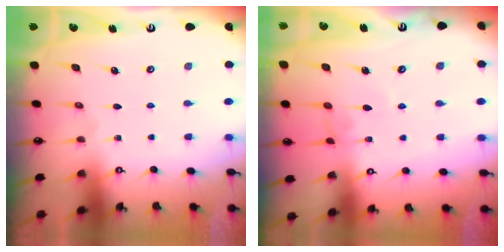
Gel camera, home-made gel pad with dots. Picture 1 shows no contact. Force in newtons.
{"total": 0.5, "press": 0.4, "slide": 0.4}